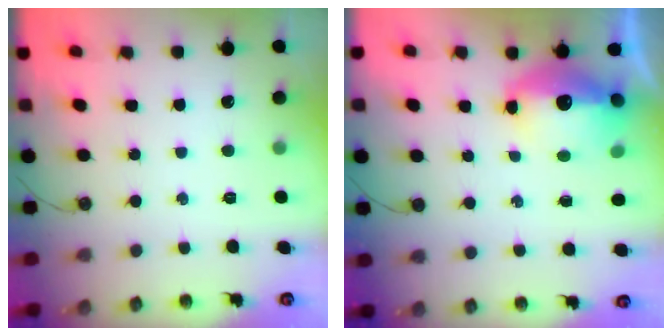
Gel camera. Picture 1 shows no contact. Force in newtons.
{"total": 14.6, "press": 14.5, "slide": 1.2}